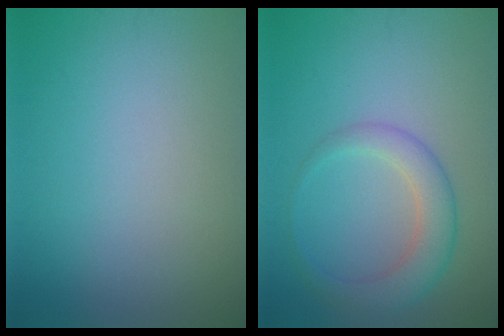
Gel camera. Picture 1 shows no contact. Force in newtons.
{"total": 3.7, "press": 3.7, "slide": 0.2}